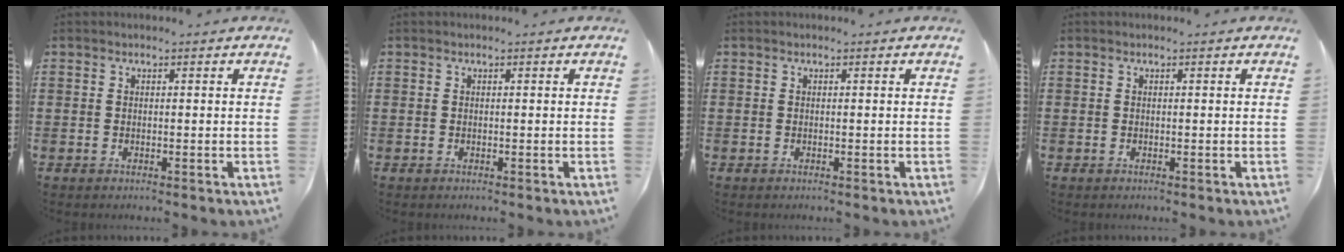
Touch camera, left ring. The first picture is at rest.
{"total": 0.0}
{"total": 0.0}
{"total": 0.0}